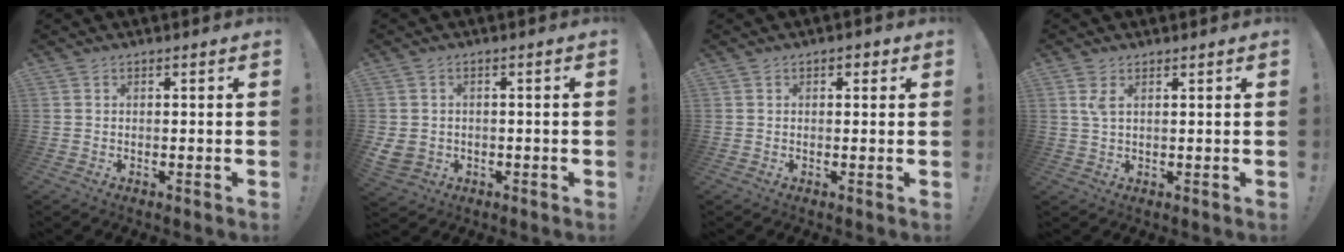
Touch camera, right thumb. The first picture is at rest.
{"total": 4.1, "force": [-0.4, 3.7, 1.7], "torque": [-0.041, -0.005, -0.006]}
{"total": 1.3, "force": [0.3, 1.0, 0.8], "torque": [-0.007, 0.002, 0.001]}
{"total": 3.0, "force": [1.4, 1.3, 2.4], "torque": [-0.047, 0.001, 0.023]}